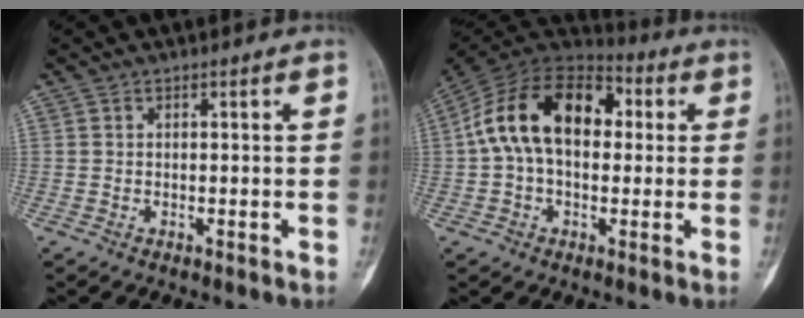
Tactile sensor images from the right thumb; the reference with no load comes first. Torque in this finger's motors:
{"motor_torque": [1.49, 3.49, 1.03, -0.80, 0.59]}